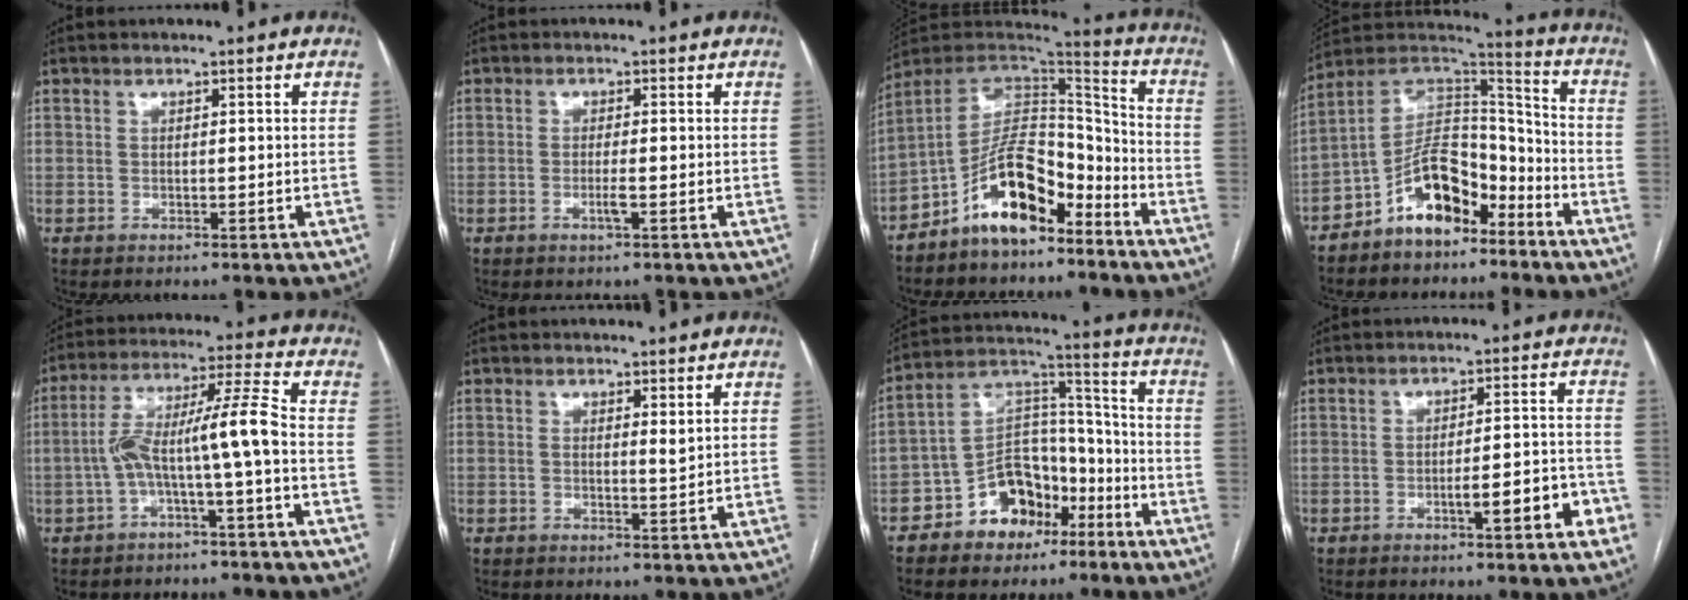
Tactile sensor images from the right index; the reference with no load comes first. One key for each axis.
{"total": 1.8, "fx": -0.7, "fy": 0.0, "fz": 1.7, "tx": -0.033, "ty": -0.004, "tz": -0.013}
{"total": 12.7, "fx": -8.1, "fy": 5.6, "fz": 8.1, "tx": -0.141, "ty": 0.036, "tz": -0.144}
{"total": 12.3, "fx": -7.6, "fy": 6.2, "fz": 7.4, "tx": -0.132, "ty": 0.038, "tz": -0.136}
{"total": 9.3, "fx": -2.3, "fy": -0.5, "fz": 9.1, "tx": -0.166, "ty": 0.040, "tz": -0.040}
{"total": 1.1, "fx": 0.6, "fy": 0.0, "fz": 1.0, "tx": -0.016, "ty": -0.005, "tz": 0.008}
{"total": 12.2, "fx": -7.1, "fy": 7.9, "fz": 6.0, "tx": -0.106, "ty": 0.041, "tz": -0.120}
{"total": 7.1, "fx": -3.3, "fy": 1.1, "fz": 6.2, "tx": -0.082, "ty": 0.015, "tz": -0.040}